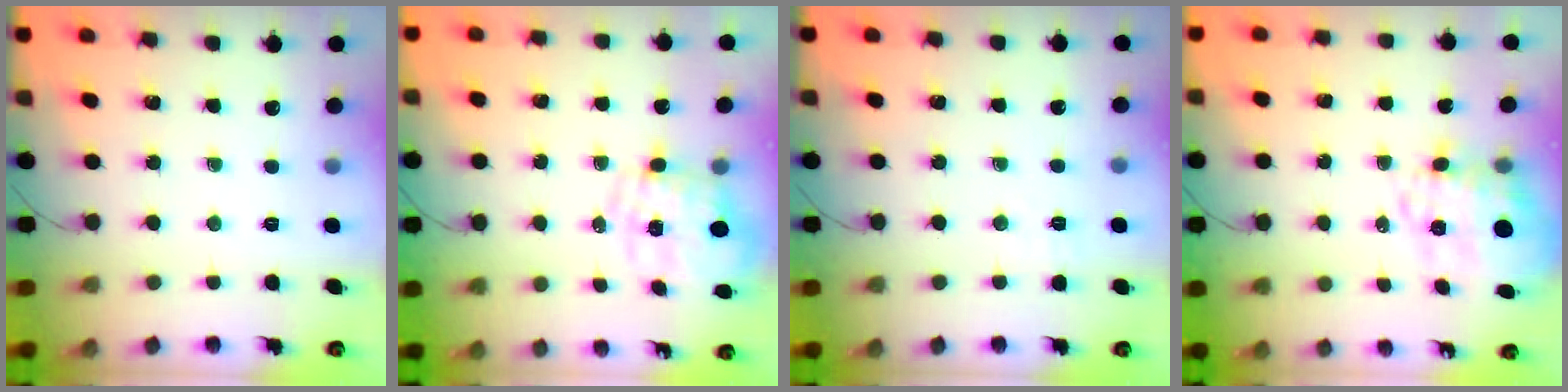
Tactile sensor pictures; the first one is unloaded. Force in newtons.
{"total": 2.2, "press": 1.8, "slide": 1.3}
{"total": 1.4, "press": 0.5, "slide": 1.3}
{"total": 7.7, "press": 7.1, "slide": 3.1}